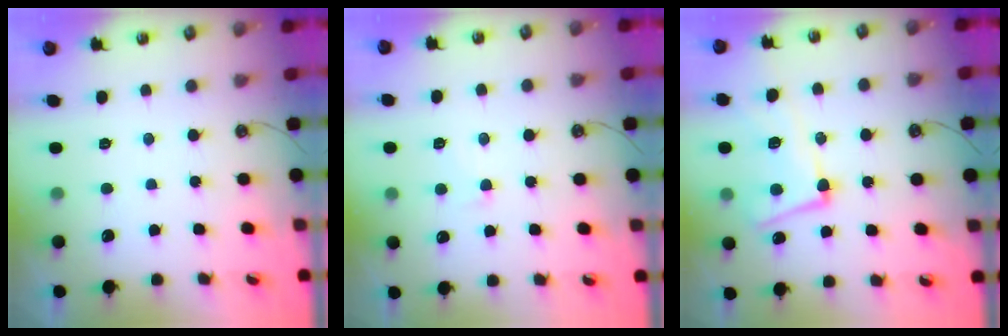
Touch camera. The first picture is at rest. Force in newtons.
{"total": 0.8, "press": 0.7, "slide": 0.5}
{"total": 8.0, "press": 7.6, "slide": 2.3}